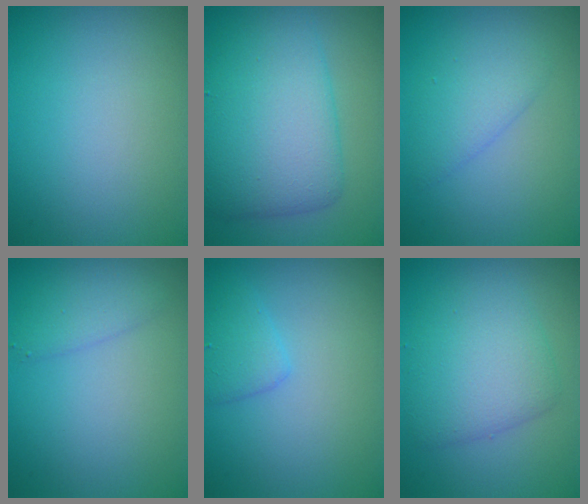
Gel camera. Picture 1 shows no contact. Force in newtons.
{"total": 8.0, "press": 8.0, "slide": 0.1}
{"total": 2.5, "press": 2.5, "slide": 0.3}
{"total": 1.8, "press": 1.8, "slide": 0.1}
{"total": 1.9, "press": 1.9, "slide": 0.1}
{"total": 4.8, "press": 4.8, "slide": 0.3}